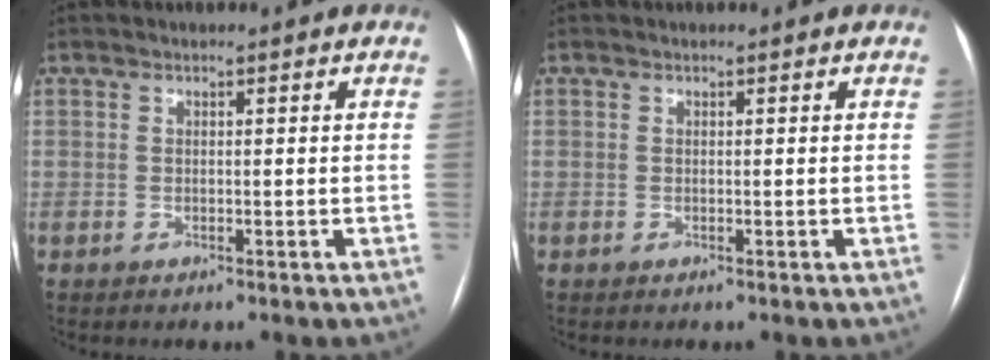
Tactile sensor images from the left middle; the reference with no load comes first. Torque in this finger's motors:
{"motor_torque": [0.07, -0.07, 0.00, 0.00]}